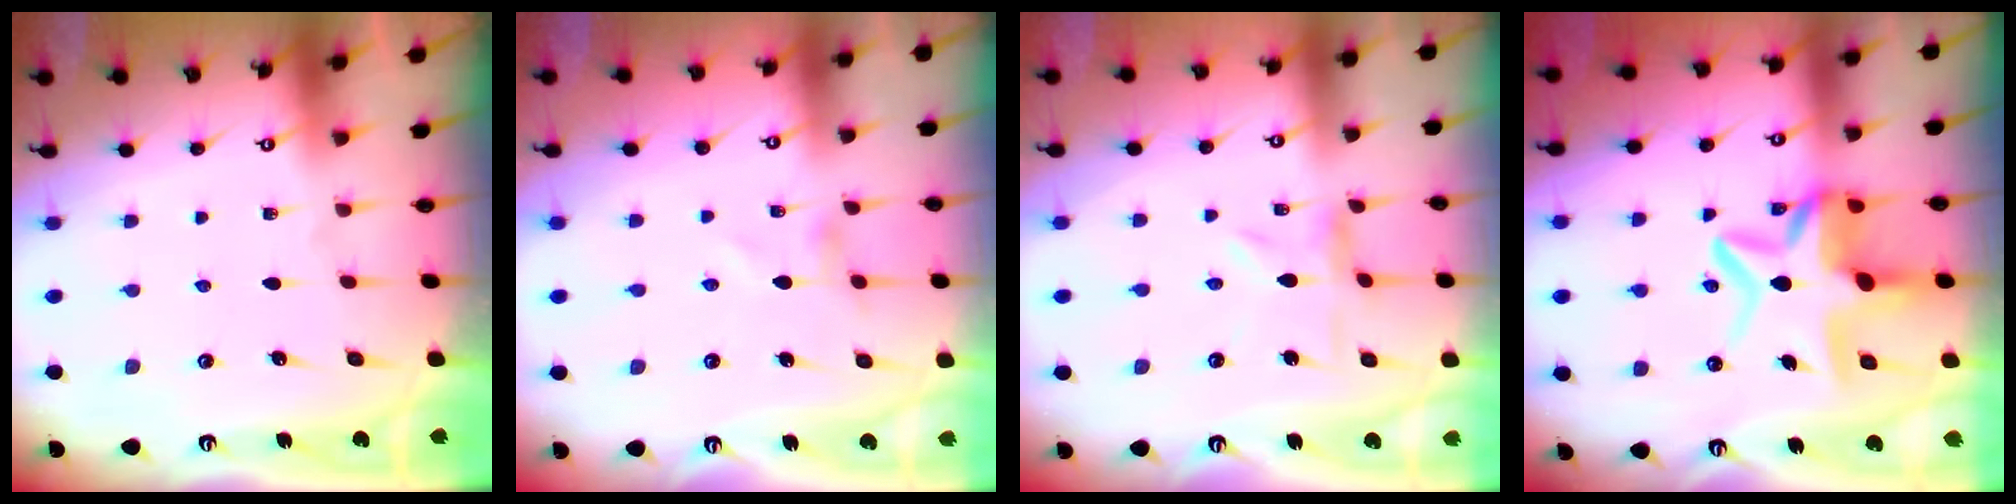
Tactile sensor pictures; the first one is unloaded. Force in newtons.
{"total": 0.8, "press": 0.7, "slide": 0.2}
{"total": 1.9, "press": 1.9, "slide": 0.4}
{"total": 12.1, "press": 11.9, "slide": 1.8}